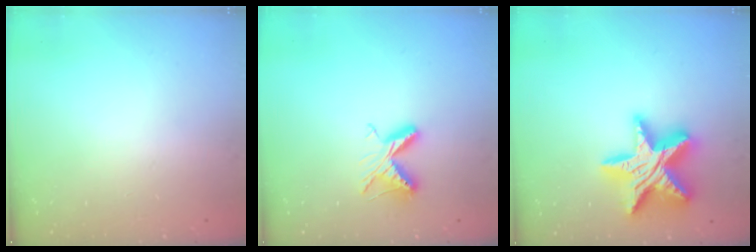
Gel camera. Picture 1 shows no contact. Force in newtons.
{"total": 7.2, "press": 7.2, "slide": 0.8}
{"total": 22.1, "press": 22.0, "slide": 1.7}